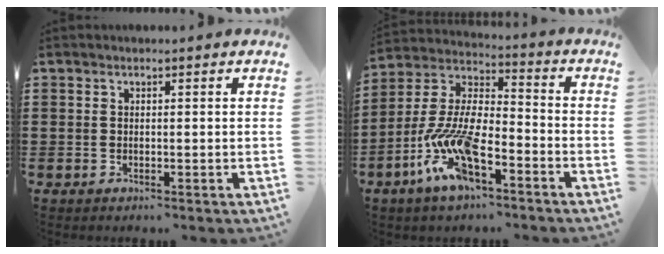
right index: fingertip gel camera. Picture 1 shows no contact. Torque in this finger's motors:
{"motor_torque": [2.14, 0.00, 1.05, 0.21]}